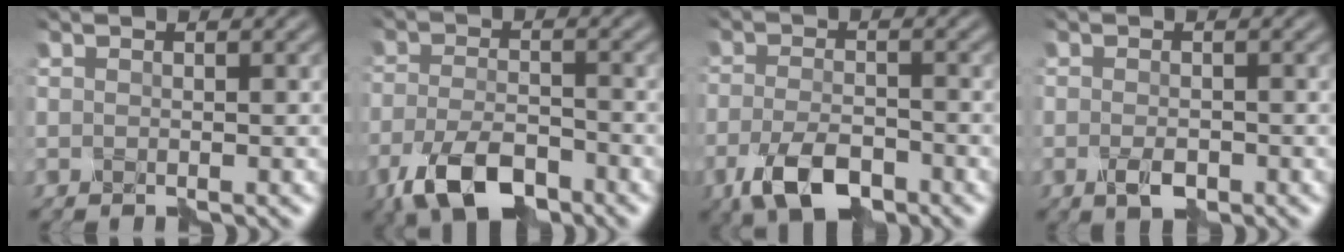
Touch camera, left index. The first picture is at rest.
{"total": 6.4, "force": [-4.0, 2.7, 4.1], "torque": [-0.086, -0.005, -0.084]}
{"total": 4.9, "force": [-2.8, 2.2, 3.4], "torque": [-0.075, -0.005, -0.060]}
{"total": 1.7, "force": [-0.7, 0.8, 1.3], "torque": [-0.027, -0.001, -0.015]}